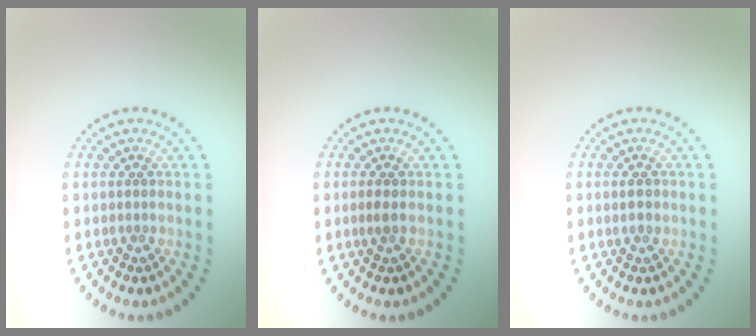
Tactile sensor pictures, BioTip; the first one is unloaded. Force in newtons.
{"total": 0.8, "press": 0.7, "slide": 0.4}
{"total": 1.1, "press": 1.0, "slide": 0.3}